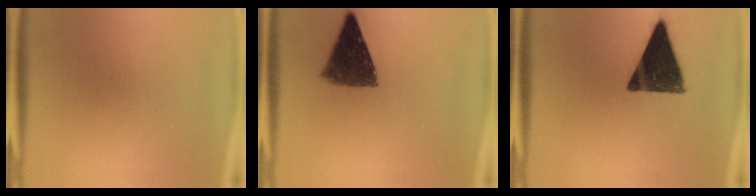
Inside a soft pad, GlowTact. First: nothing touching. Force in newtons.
{"total": 10.5}
{"total": 13.7}